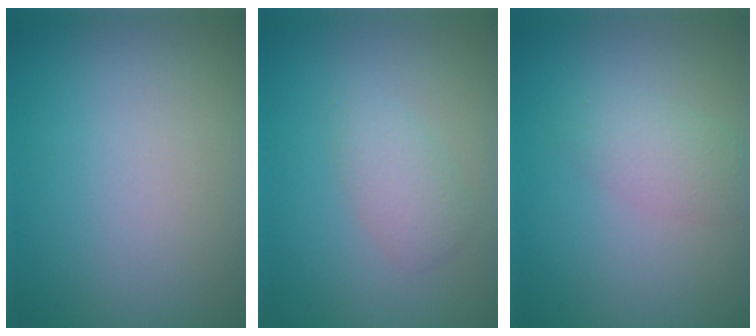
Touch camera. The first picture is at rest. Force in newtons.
{"total": 2.0, "press": 2.0, "slide": 0.0}
{"total": 2.3, "press": 2.3, "slide": 0.1}